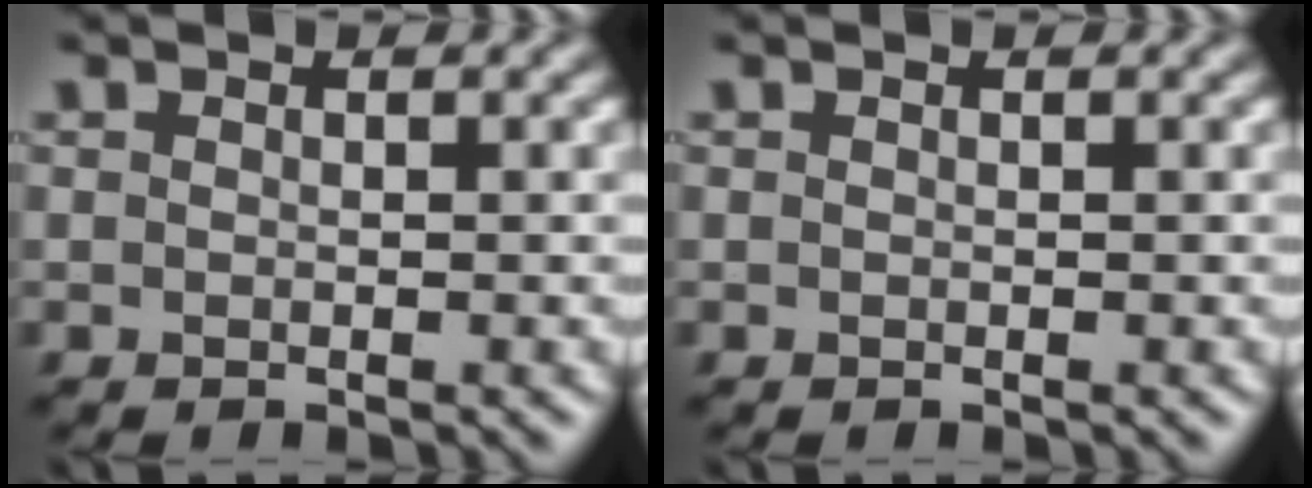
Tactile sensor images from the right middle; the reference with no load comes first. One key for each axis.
{"total": 0.0}